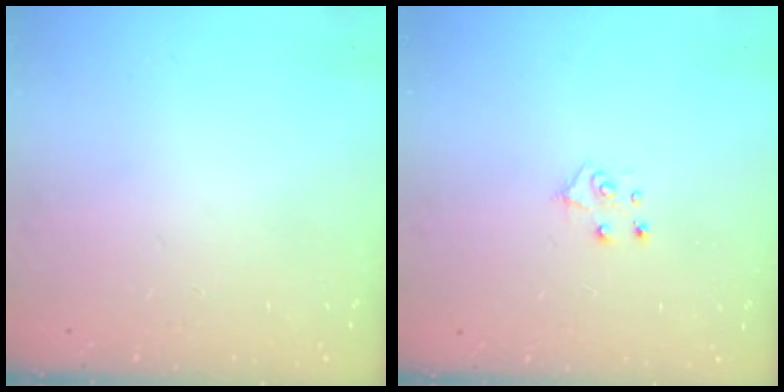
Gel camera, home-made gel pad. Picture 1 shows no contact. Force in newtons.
{"total": 5.6, "press": 5.6, "slide": 0.5}